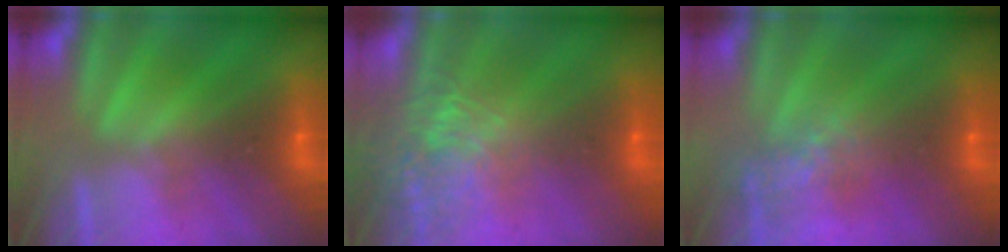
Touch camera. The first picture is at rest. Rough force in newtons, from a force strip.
{"total": 7.0}
{"total": 5.3}